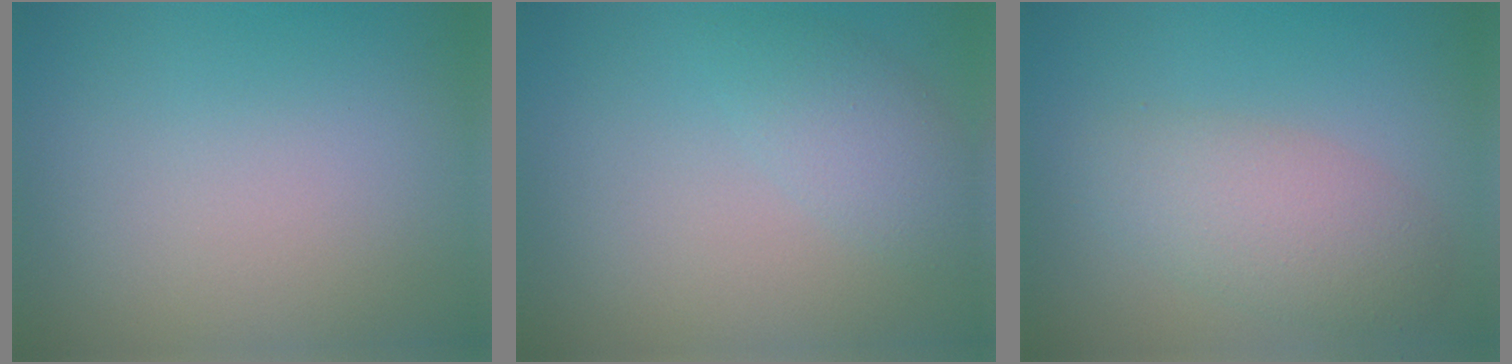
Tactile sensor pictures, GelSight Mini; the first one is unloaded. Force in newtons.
{"total": 2.5, "press": 2.5, "slide": 0.1}
{"total": 4.1, "press": 4.1, "slide": 0.2}